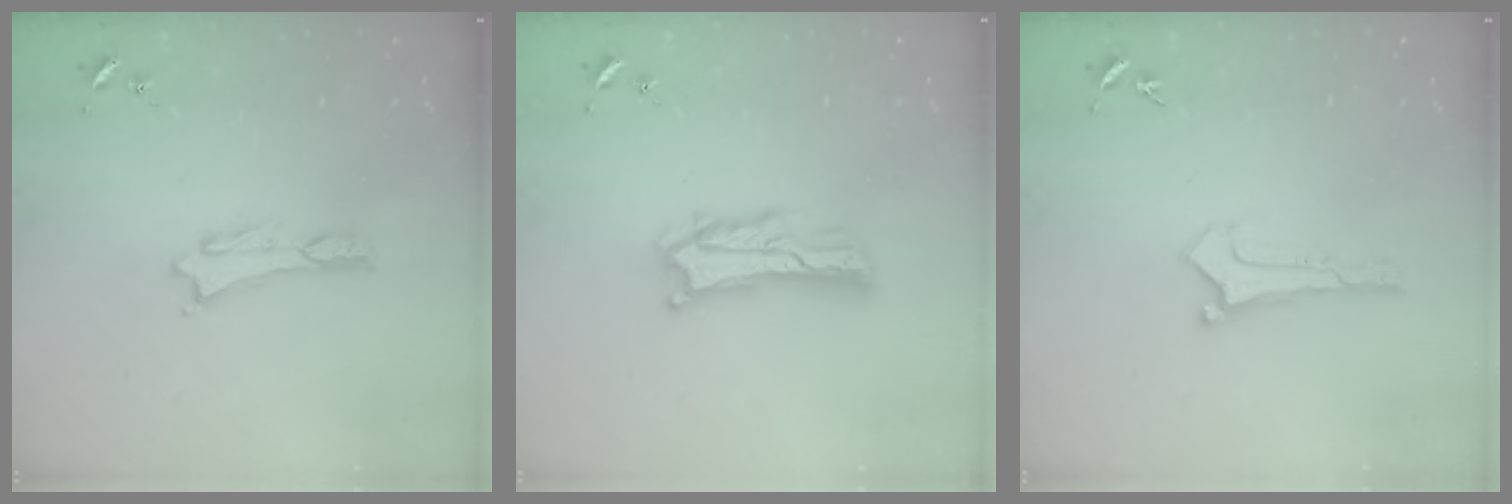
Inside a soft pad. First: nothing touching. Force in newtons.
{"total": 5.1, "press": 5.1, "slide": 0.5}
{"total": 0.0}